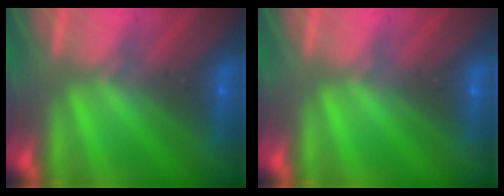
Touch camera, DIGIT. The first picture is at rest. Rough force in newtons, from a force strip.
{"total": 0.0}